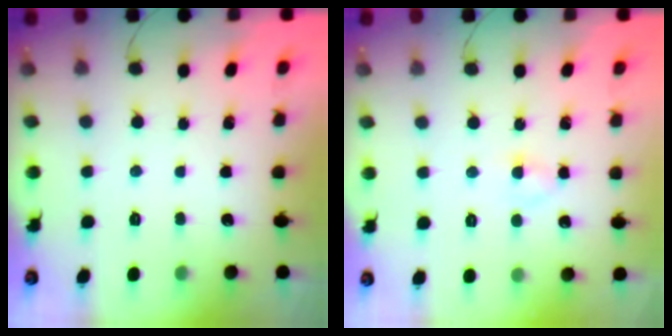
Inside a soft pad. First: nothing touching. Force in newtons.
{"total": 2.6, "press": 2.4, "slide": 1.1}